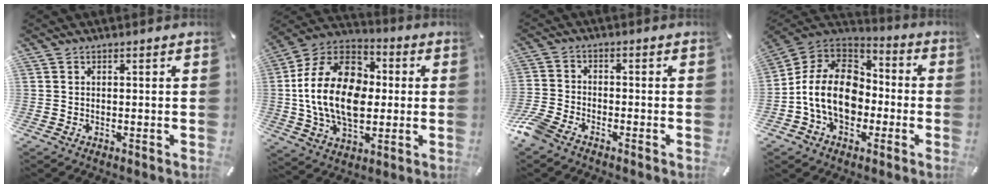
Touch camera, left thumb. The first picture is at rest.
{"total": 21.2, "force": [-0.9, 15.1, 14.8], "torque": [-0.306, 0.019, -0.017]}
{"total": 5.4, "force": [-4.0, 2.4, 2.6], "torque": [-0.078, 0.006, -0.084]}
{"total": 15.4, "force": [-3.6, 11.9, 9.1], "torque": [-0.202, 0.032, -0.067]}